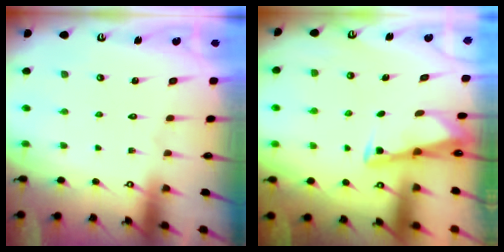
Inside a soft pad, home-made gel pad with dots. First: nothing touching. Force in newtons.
{"total": 2.8, "press": 2.8, "slide": 0.3}